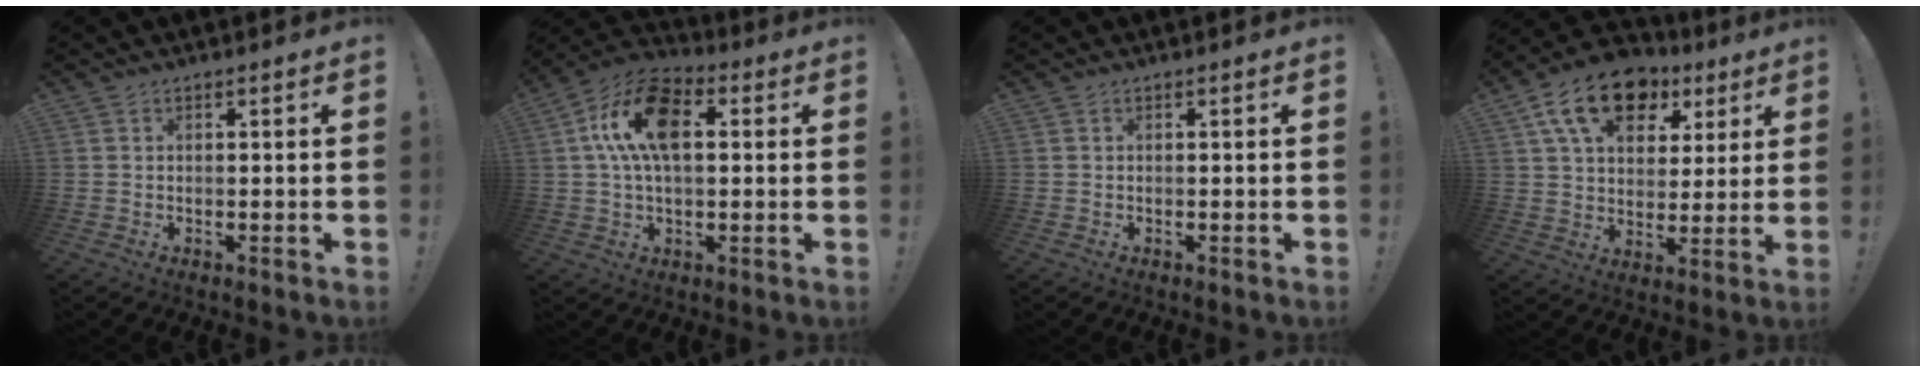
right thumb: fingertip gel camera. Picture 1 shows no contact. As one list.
[{"total": 16.0, "force": [3.5, 8.8, 12.9], "torque": [-0.221, 0.012, 0.065]}, {"total": 0.0}, {"total": 17.2, "force": [8.5, 11.1, 10.1], "torque": [-0.159, -0.034, 0.154]}]